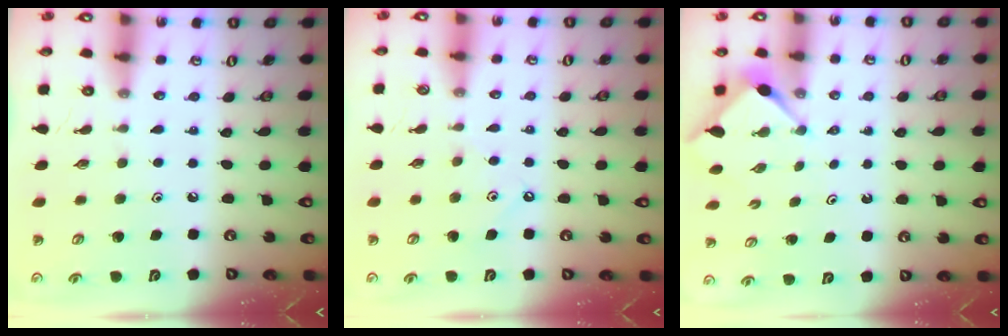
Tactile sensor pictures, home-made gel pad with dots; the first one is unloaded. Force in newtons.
{"total": 3.0, "press": 3.0, "slide": 0.4}
{"total": 2.9, "press": 2.9, "slide": 0.3}